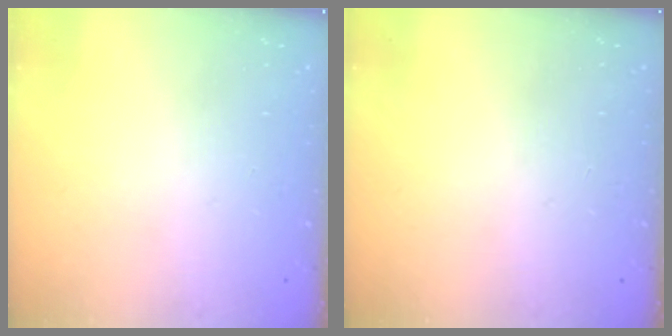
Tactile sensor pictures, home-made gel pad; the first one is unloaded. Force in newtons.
{"total": 0.0}